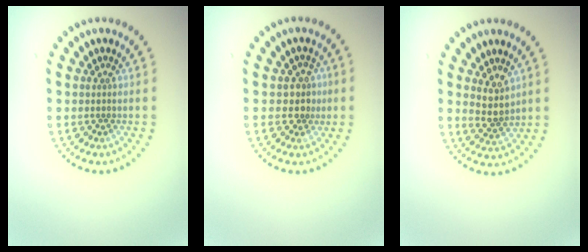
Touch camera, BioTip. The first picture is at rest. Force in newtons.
{"total": 2.2, "press": 1.9, "slide": 1.1}
{"total": 2.7, "press": 2.3, "slide": 1.4}